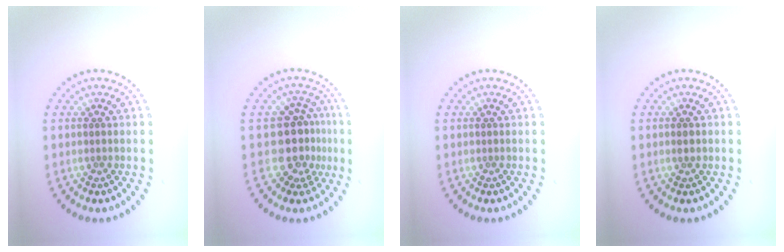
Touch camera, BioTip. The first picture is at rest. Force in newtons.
{"total": 3.9, "press": 3.2, "slide": 2.2}
{"total": 0.0}
{"total": 1.1, "press": 1.0, "slide": 0.2}